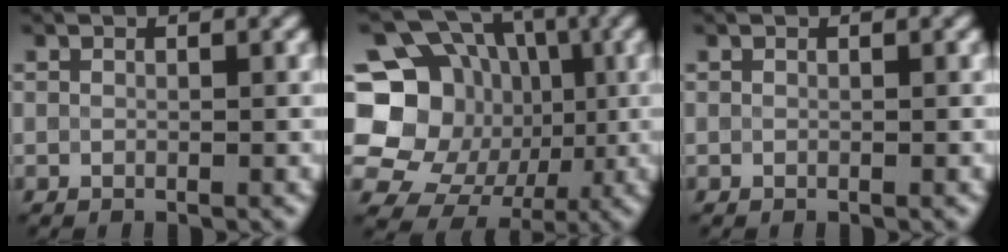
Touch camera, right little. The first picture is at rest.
{"total": 15.2, "force": [-1.2, 13.5, 7.0], "torque": [-0.138, -0.003, -0.028]}
{"total": 0.0}